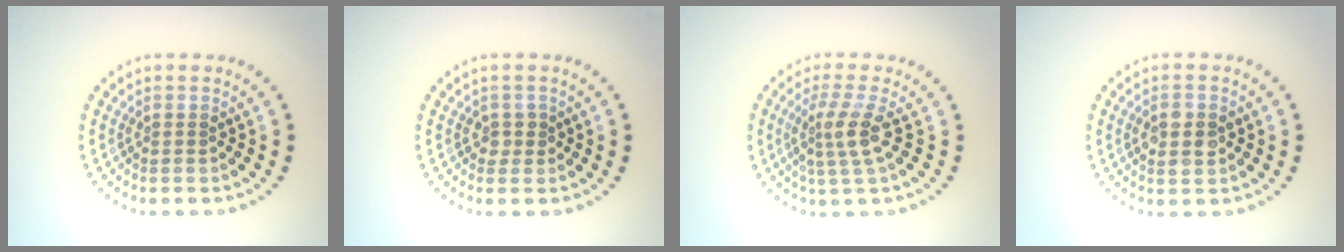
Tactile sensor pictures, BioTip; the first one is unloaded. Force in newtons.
{"total": 0.9, "press": 0.8, "slide": 0.4}
{"total": 2.9, "press": 2.2, "slide": 1.9}
{"total": 2.8, "press": 2.8, "slide": 0.1}